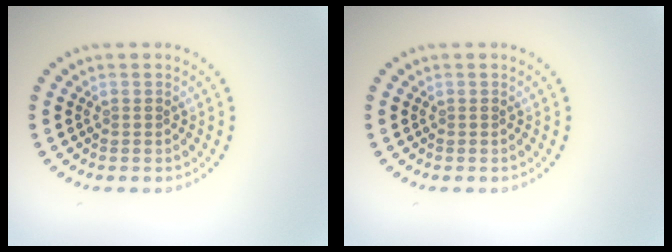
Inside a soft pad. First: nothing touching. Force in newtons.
{"total": 0.0}